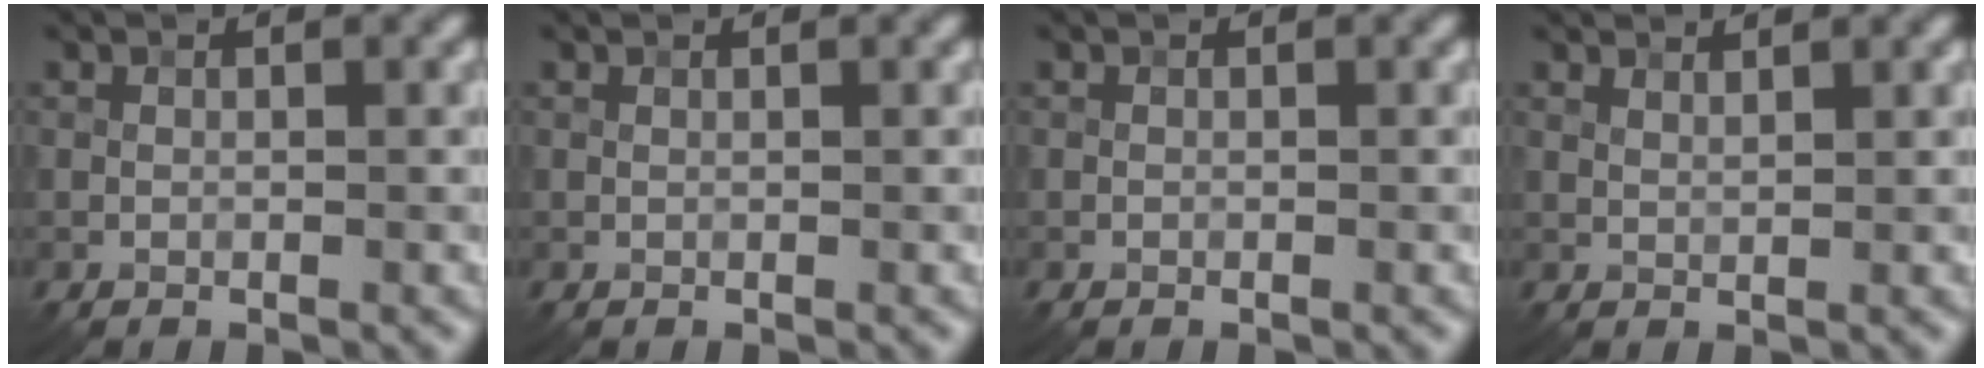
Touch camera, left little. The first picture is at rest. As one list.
[{"total": 0.0}, {"total": 0.0}, {"total": 1.7, "force": [1.5, 0.4, 0.8], "torque": [-0.011, 0.000, 0.018]}]